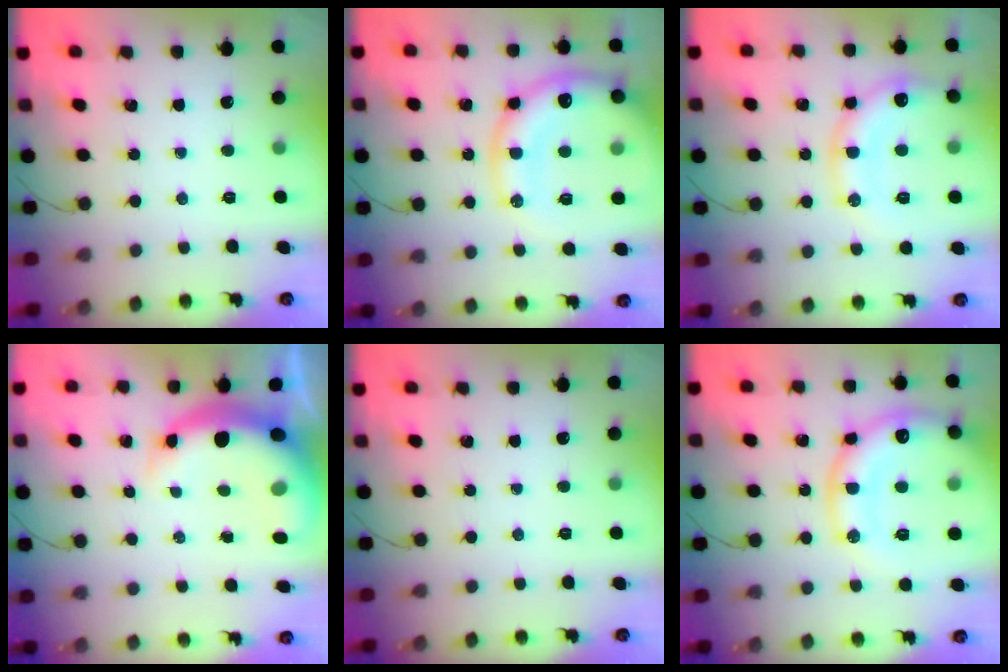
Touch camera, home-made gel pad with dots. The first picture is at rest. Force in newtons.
{"total": 22.1, "press": 21.7, "slide": 4.4}
{"total": 15.3, "press": 15.2, "slide": 1.9}
{"total": 10.9, "press": 10.5, "slide": 3.0}
{"total": 0.0}
{"total": 21.7, "press": 21.5, "slide": 3.0}